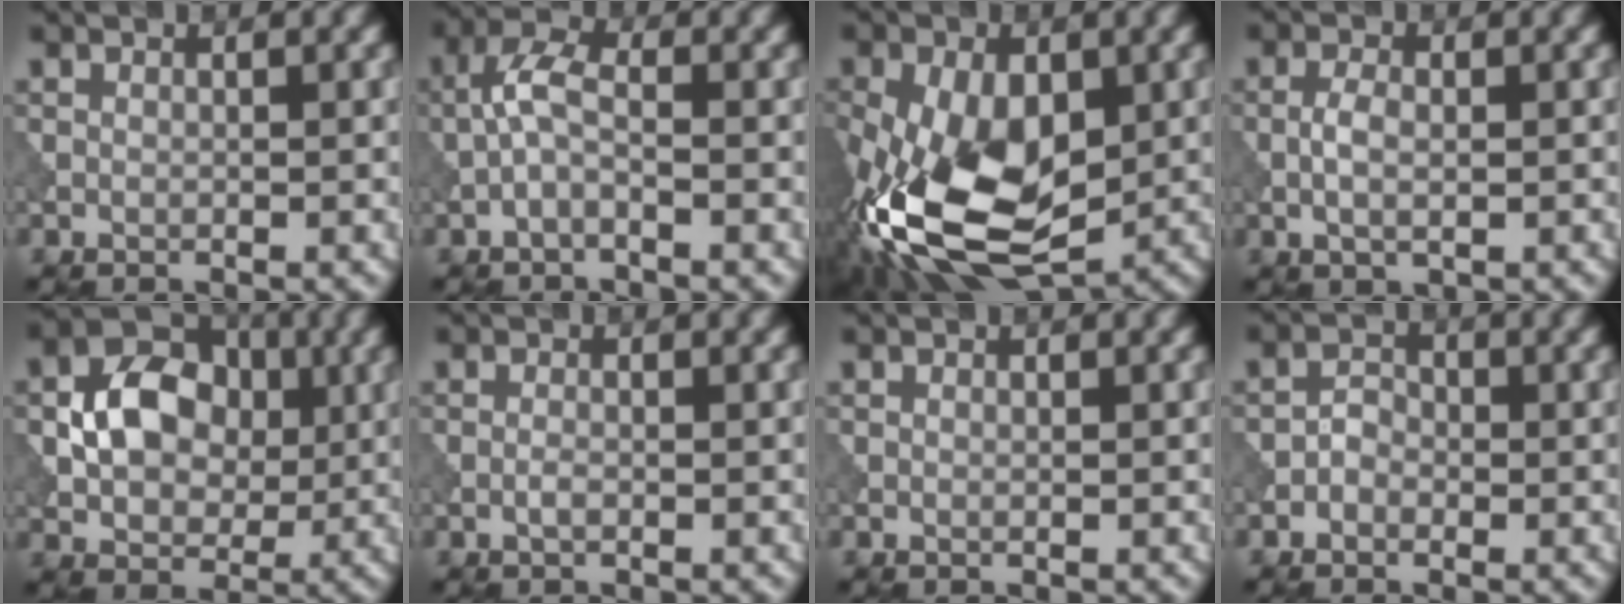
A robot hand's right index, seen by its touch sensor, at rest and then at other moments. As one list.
[{"total": 2.9, "force": [-0.7, 1.2, 2.6], "torque": [-0.055, 0.011, -0.024]}, {"total": 13.2, "force": [-2.7, 7.7, 10.4], "torque": [-0.235, -0.023, -0.045]}, {"total": 2.5, "force": [-0.4, 1.2, 2.1], "torque": [-0.044, 0.001, -0.009]}, {"total": 7.2, "force": [0.5, 5.4, 4.7], "torque": [-0.078, 0.008, 0.003]}, {"total": 0.7, "force": [-0.3, 0.2, 0.6], "torque": [-0.015, 0.000, -0.008]}, {"total": 0.0}, {"total": 1.6, "force": [-0.7, 1.2, 0.8], "torque": [-0.012, 0.006, -0.017]}]